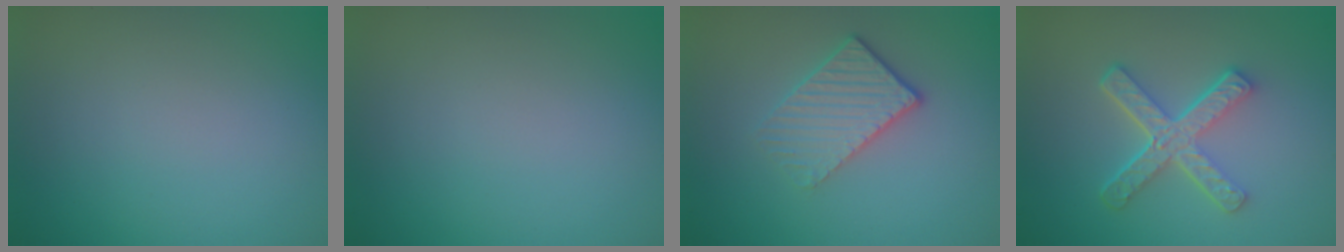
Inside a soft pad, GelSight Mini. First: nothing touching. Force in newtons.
{"total": 0.0}
{"total": 3.1, "press": 2.7, "slide": 1.7}
{"total": 4.9, "press": 3.5, "slide": 3.4}